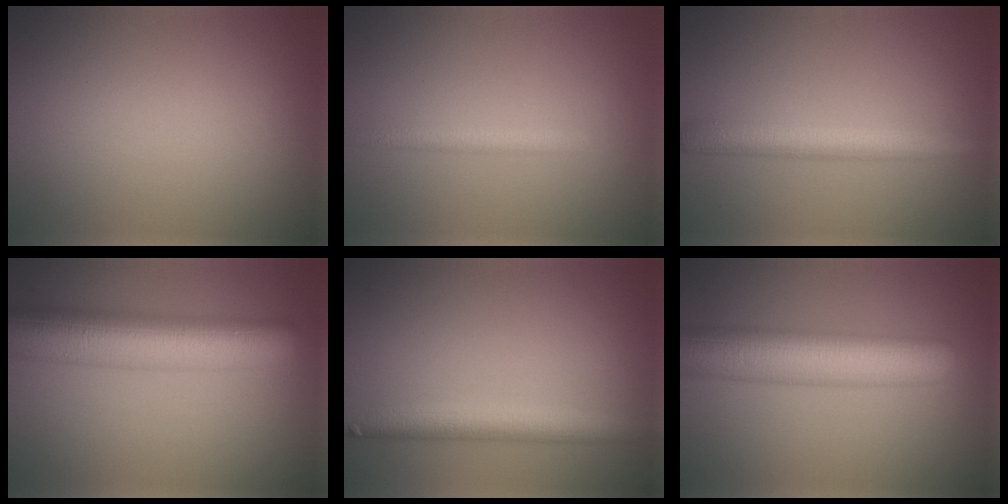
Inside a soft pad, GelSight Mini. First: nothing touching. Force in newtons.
{"total": 1.7, "press": 1.7, "slide": 0.1}
{"total": 4.3, "press": 4.3, "slide": 0.0}
{"total": 9.4, "press": 9.4, "slide": 0.2}
{"total": 3.9, "press": 3.9, "slide": 0.3}
{"total": 9.0, "press": 9.0, "slide": 0.2}